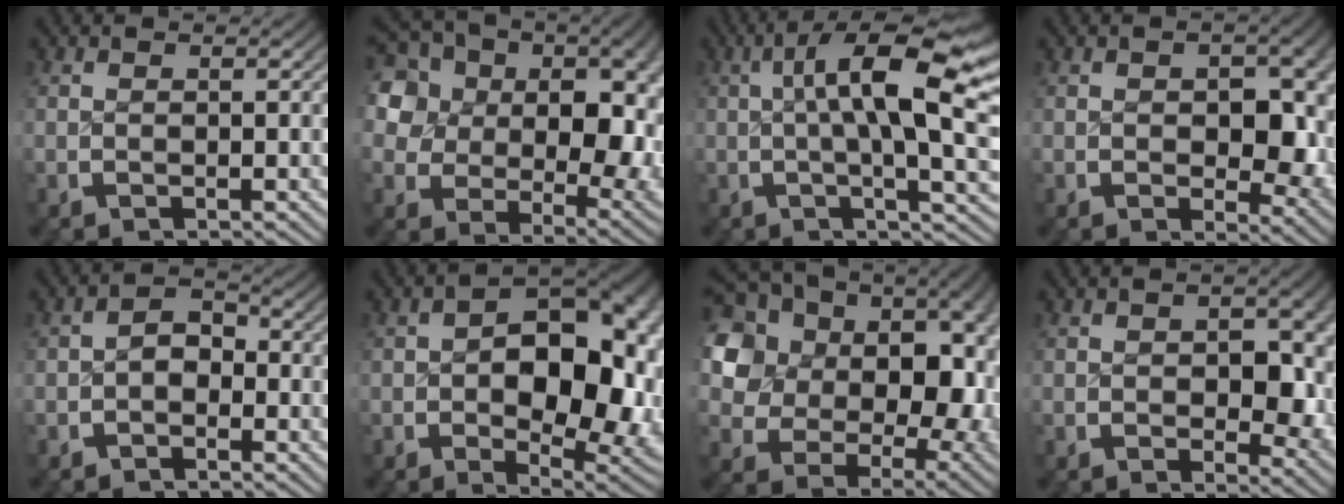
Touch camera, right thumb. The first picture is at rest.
{"total": 16.2, "force": [2.8, 11.6, 10.9], "torque": [-0.188, -0.040, 0.061]}
{"total": 11.0, "force": [1.7, 3.7, 10.2], "torque": [-0.131, 0.016, 0.016]}
{"total": 6.2, "force": [0.0, 4.0, 4.8], "torque": [-0.062, -0.035, 0.014]}
{"total": 2.9, "force": [-0.9, 2.1, 1.7], "torque": [-0.027, -0.009, -0.014]}
{"total": 13.3, "force": [-0.6, 7.8, 10.8], "torque": [-0.160, -0.043, 0.010]}
{"total": 20.3, "force": [3.8, 14.4, 13.7], "torque": [-0.242, -0.022, 0.064]}
{"total": 5.6, "force": [-0.1, 3.5, 4.3], "torque": [-0.052, -0.032, 0.009]}